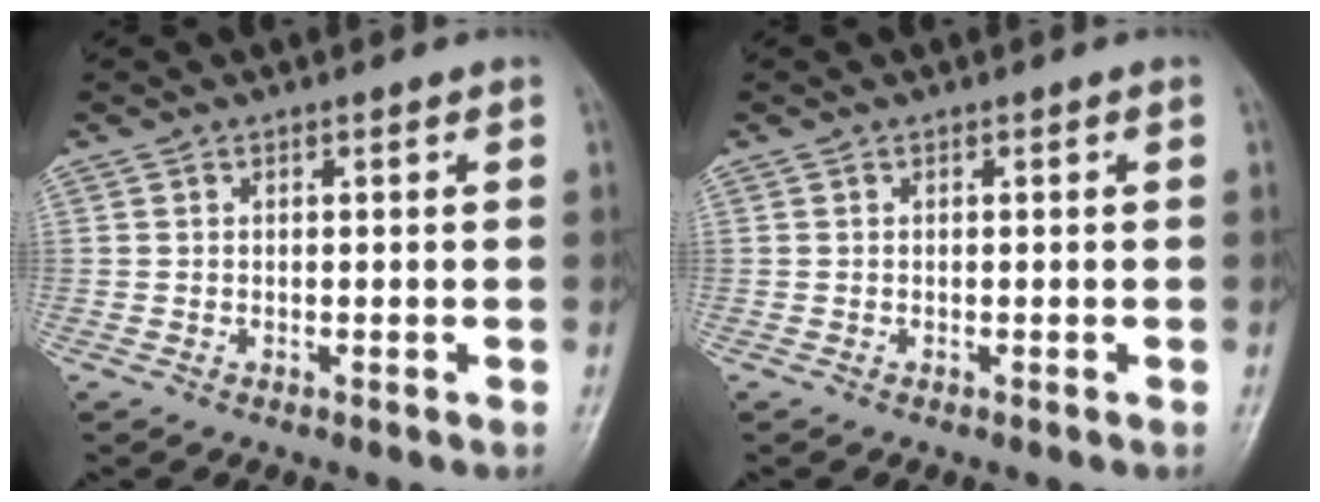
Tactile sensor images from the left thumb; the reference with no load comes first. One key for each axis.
{"total": 0.0}